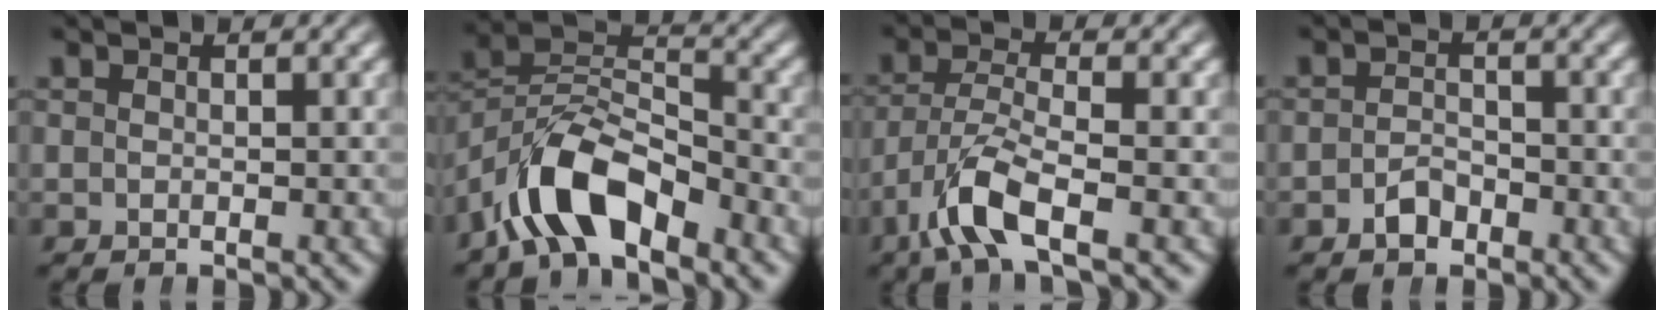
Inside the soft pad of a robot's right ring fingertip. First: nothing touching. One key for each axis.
{"total": 7.8, "fx": -2.3, "fy": 5.3, "fz": 5.2, "tx": -0.110, "ty": -0.024, "tz": -0.037}
{"total": 4.5, "fx": -1.6, "fy": 1.9, "fz": 3.7, "tx": -0.096, "ty": -0.028, "tz": -0.014}
{"total": 2.2, "fx": -1.7, "fy": 1.3, "fz": 0.6, "tx": -0.009, "ty": -0.007, "tz": -0.026}